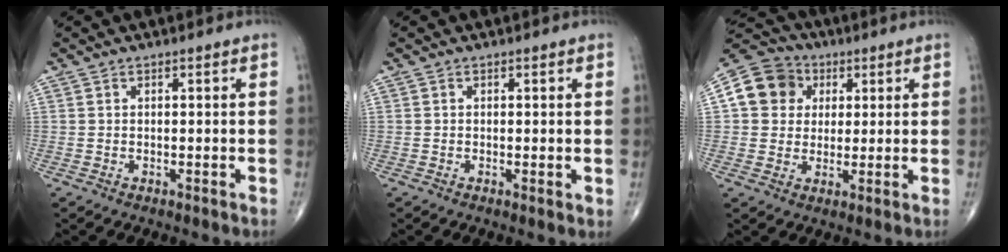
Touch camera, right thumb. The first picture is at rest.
{"total": 0.9, "force": [0.0, 0.3, 0.9], "torque": [-0.015, -0.005, -0.003]}
{"total": 10.7, "force": [2.6, 9.5, 4.2], "torque": [-0.056, 0.008, 0.034]}